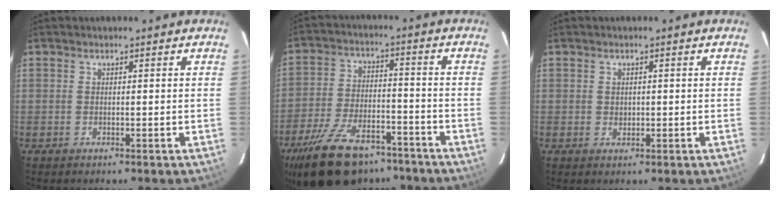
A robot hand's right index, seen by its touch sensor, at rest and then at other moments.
{"total": 19.8, "force": [-14.5, 9.3, 9.8], "torque": [-0.212, -0.009, -0.226]}
{"total": 1.3, "force": [0.1, 1.2, 0.5], "torque": [-0.004, 0.002, 0.002]}